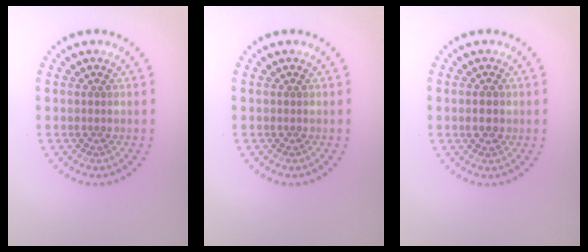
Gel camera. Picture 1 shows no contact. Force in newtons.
{"total": 0.0}
{"total": 2.2, "press": 2.2, "slide": 0.1}